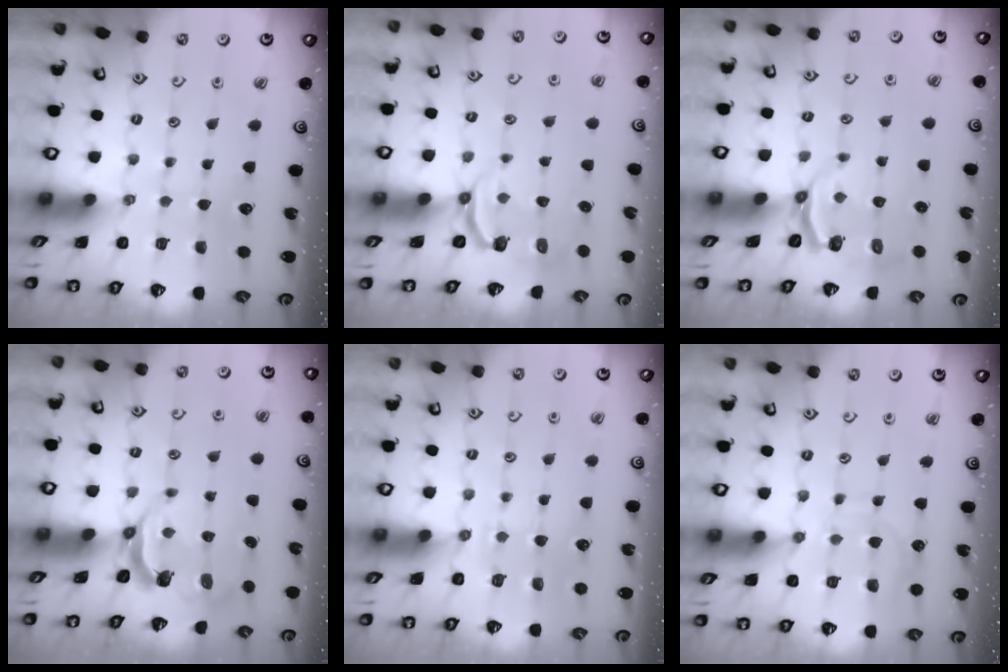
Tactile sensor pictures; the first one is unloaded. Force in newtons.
{"total": 4.1, "press": 2.4, "slide": 3.3}
{"total": 4.4, "press": 3.5, "slide": 2.7}
{"total": 4.3, "press": 2.9, "slide": 3.2}
{"total": 3.4, "press": 3.2, "slide": 1.1}
{"total": 9.8, "press": 9.8, "slide": 0.9}